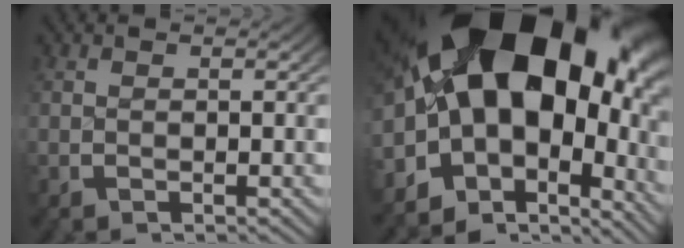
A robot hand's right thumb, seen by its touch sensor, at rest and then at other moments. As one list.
[{"total": 26.3, "force": [2.4, 17.4, 19.6], "torque": [-0.359, -0.021, 0.036]}]